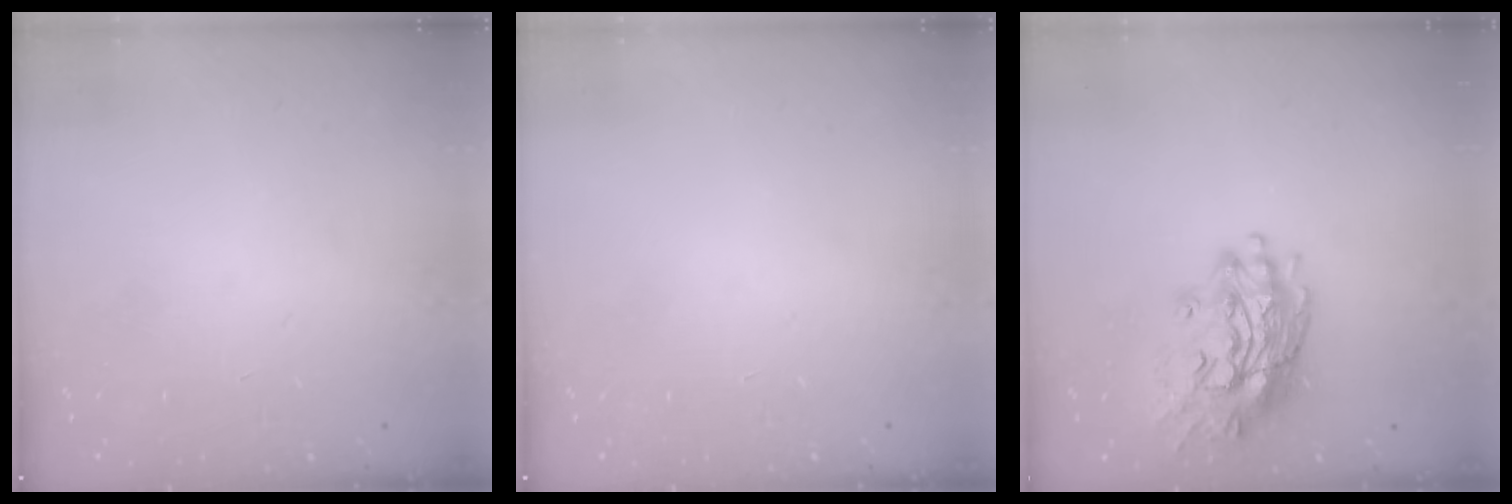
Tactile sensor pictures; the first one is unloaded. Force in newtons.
{"total": 0.0}
{"total": 16.9, "press": 16.8, "slide": 1.2}